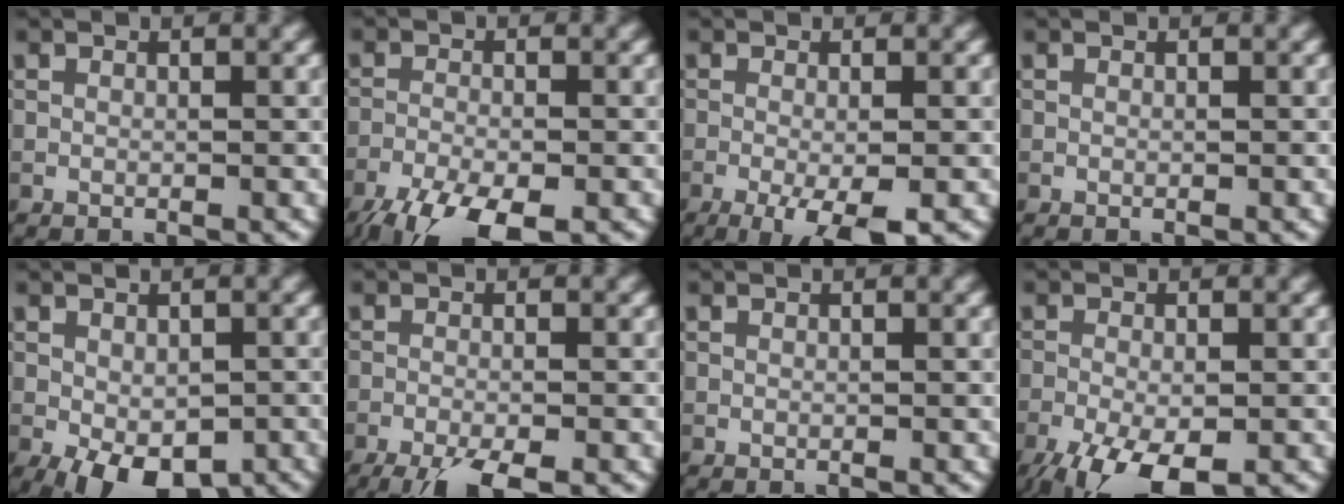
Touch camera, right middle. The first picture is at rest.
{"total": 8.1, "force": [-5.8, 2.3, 5.2], "torque": [-0.102, -0.040, -0.103]}
{"total": 4.9, "force": [-2.4, 1.1, 4.2], "torque": [-0.070, -0.003, -0.041]}
{"total": 0.0}
{"total": 7.5, "force": [-3.6, 3.8, 5.4], "torque": [-0.094, -0.026, -0.039]}
{"total": 5.0, "force": [-3.6, 1.0, 3.3], "torque": [-0.055, -0.021, -0.062]}
{"total": 0.0}
{"total": 7.3, "force": [-4.3, 2.6, 5.3], "torque": [-0.103, -0.019, -0.075]}